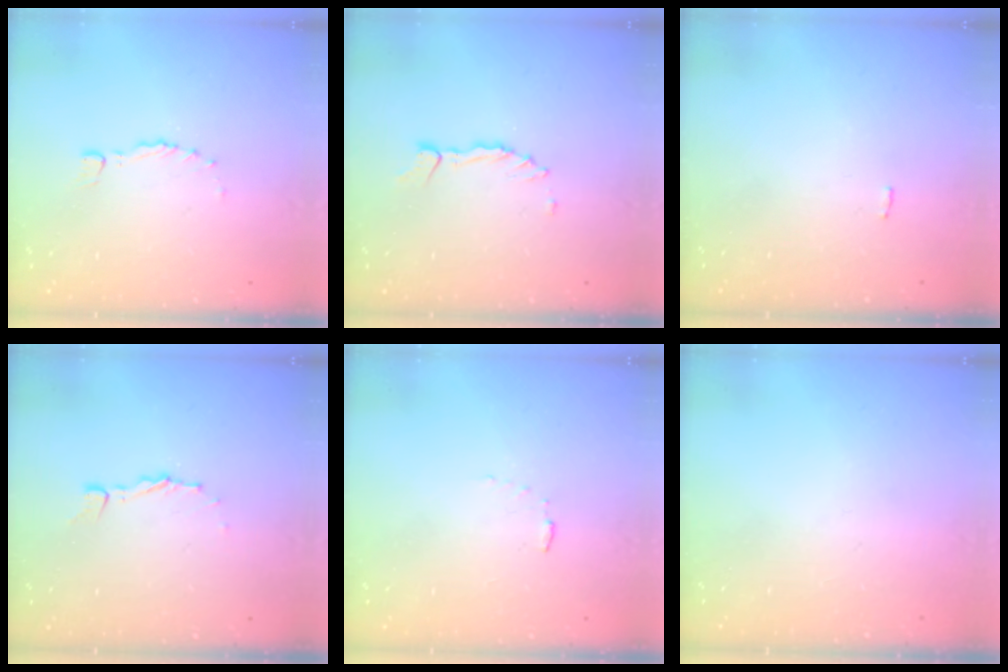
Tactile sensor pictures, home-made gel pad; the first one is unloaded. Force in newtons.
{"total": 1.4, "press": 1.4, "slide": 0.3}
{"total": 2.3, "press": 2.3, "slide": 0.1}
{"total": 3.4, "press": 3.4, "slide": 0.2}
{"total": 3.0, "press": 3.0, "slide": 0.4}
{"total": 0.0}